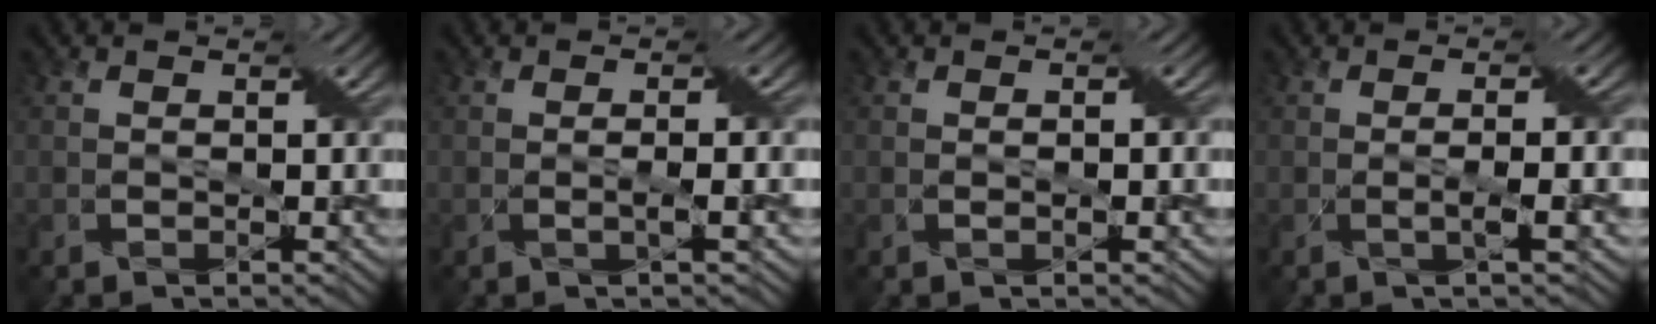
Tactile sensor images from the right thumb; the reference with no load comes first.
{"total": 2.1, "force": [-0.1, 0.2, 2.0], "torque": [-0.035, 0.005, -0.006]}
{"total": 1.2, "force": [0.0, 0.1, 1.2], "torque": [-0.019, 0.002, 0.000]}
{"total": 2.8, "force": [-0.4, 0.3, 2.7], "torque": [-0.048, 0.006, -0.011]}